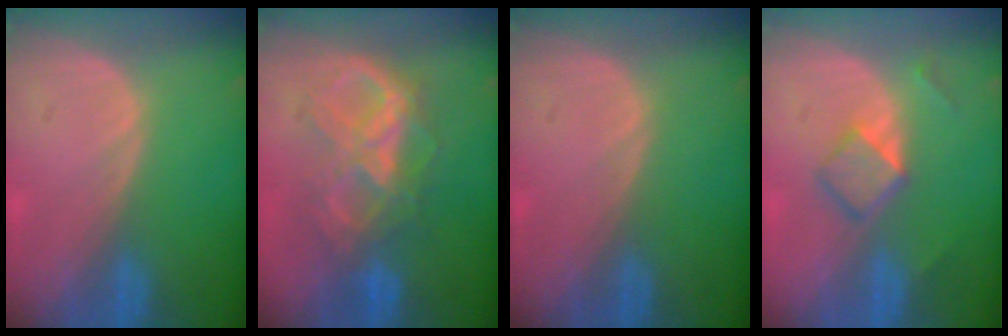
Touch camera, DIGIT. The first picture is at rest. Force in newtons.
{"total": 7.9, "press": 7.9, "slide": 0.6}
{"total": 0.0}
{"total": 4.1, "press": 4.1, "slide": 0.5}